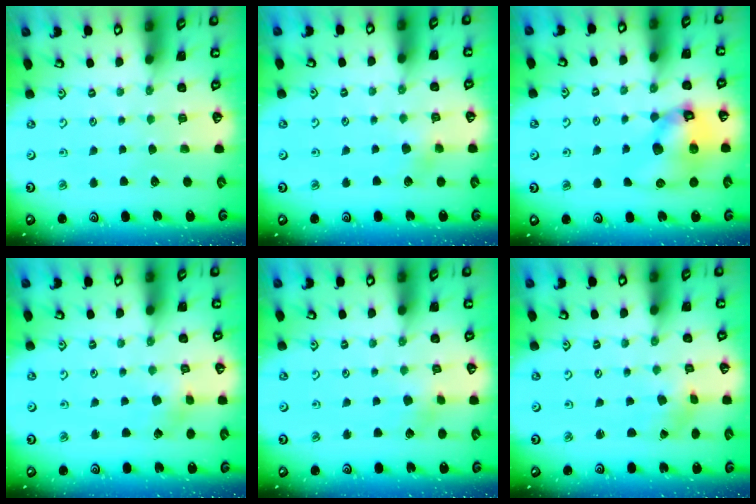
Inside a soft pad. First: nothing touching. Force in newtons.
{"total": 5.3, "press": 5.3, "slide": 0.8}
{"total": 13.1, "press": 13.0, "slide": 1.7}
{"total": 2.4, "press": 2.4, "slide": 0.2}
{"total": 2.3, "press": 2.2, "slide": 0.3}
{"total": 2.7, "press": 2.3, "slide": 1.3}